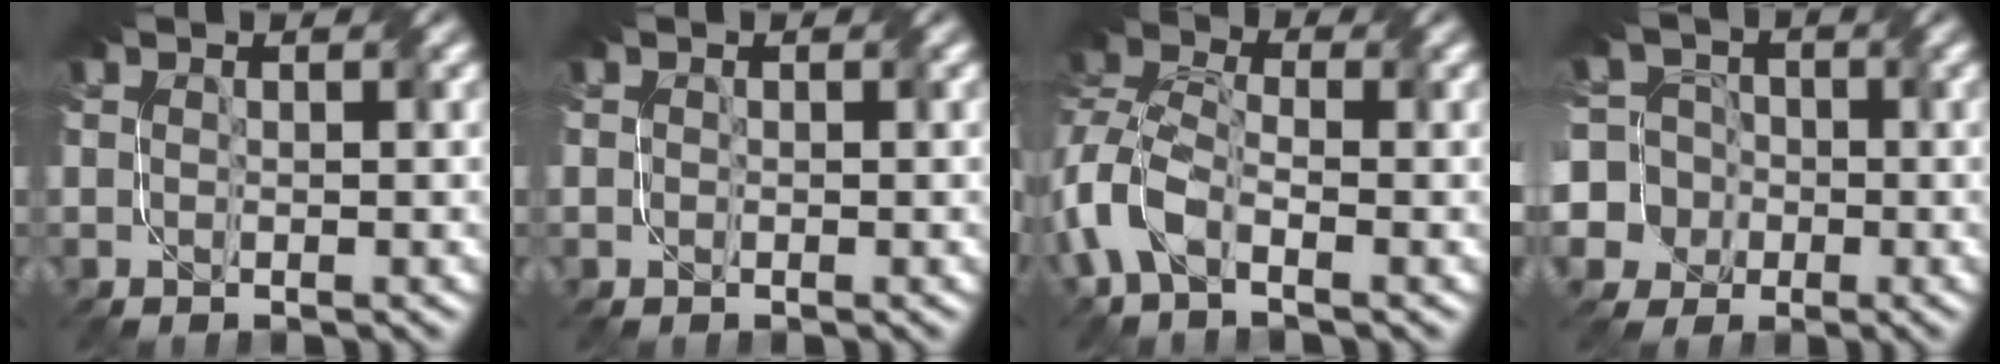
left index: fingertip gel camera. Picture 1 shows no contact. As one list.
[{"total": 0.0}, {"total": 5.6, "force": [-2.4, 2.8, 4.2], "torque": [-0.100, 0.014, -0.063]}, {"total": 11.0, "force": [-2.2, 10.5, 2.3], "torque": [-0.105, 0.018, -0.067]}]